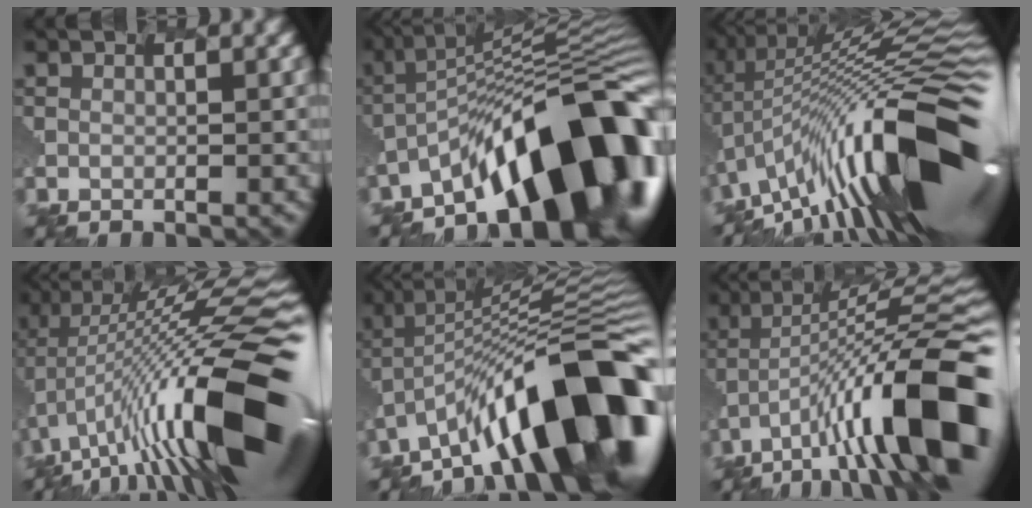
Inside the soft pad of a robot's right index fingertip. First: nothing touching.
{"total": 13.8, "force": [-8.3, 4.7, 10.0], "torque": [-0.136, 0.020, -0.153]}
{"total": 16.9, "force": [-2.7, 4.9, 15.9], "torque": [-0.225, 0.035, -0.061]}
{"total": 17.3, "force": [-2.8, 5.3, 16.3], "torque": [-0.262, 0.020, -0.059]}
{"total": 14.4, "force": [-7.9, 4.3, 11.3], "torque": [-0.148, 0.031, -0.146]}
{"total": 13.4, "force": [-6.6, 3.1, 11.3], "torque": [-0.186, 0.016, -0.109]}